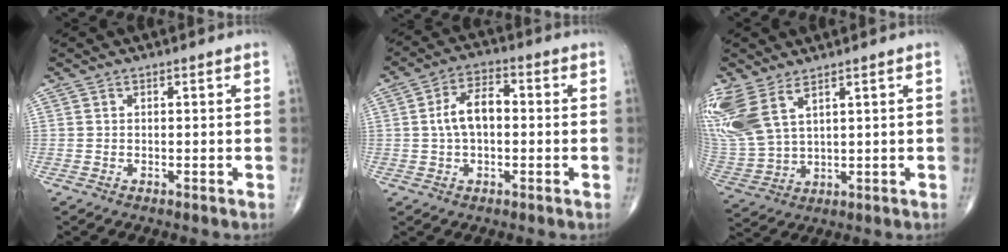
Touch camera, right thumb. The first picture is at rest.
{"total": 7.6, "force": [0.1, 4.3, 6.2], "torque": [-0.113, 0.022, -0.006]}
{"total": 13.6, "force": [6.9, 6.7, 9.6], "torque": [-0.244, -0.021, 0.155]}